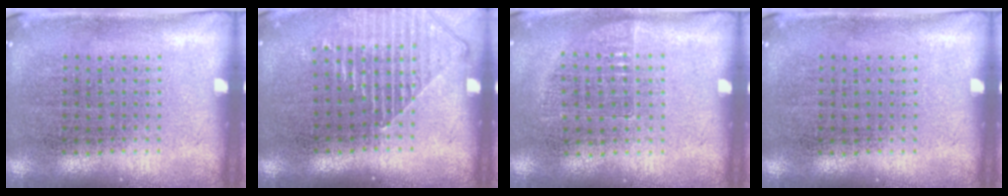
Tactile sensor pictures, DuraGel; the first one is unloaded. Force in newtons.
{"total": 1.3, "press": 1.3, "slide": 0.4}
{"total": 0.6, "press": 0.6, "slide": 0.2}
{"total": 0.0}